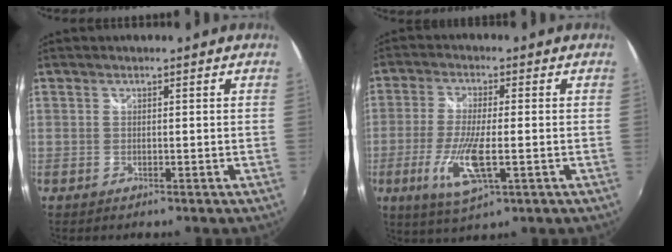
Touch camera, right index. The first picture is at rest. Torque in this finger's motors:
{"motor_torque": [0.44, -0.23, 0.48, 0.09]}